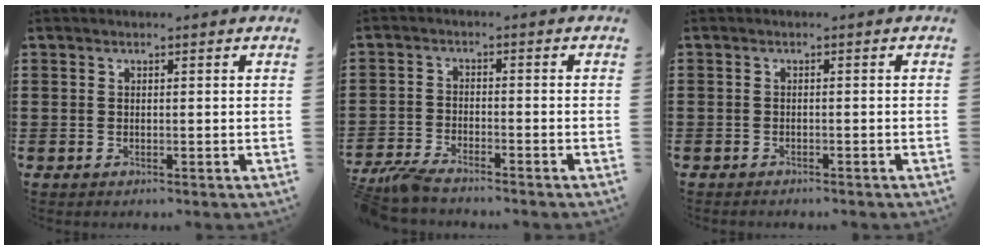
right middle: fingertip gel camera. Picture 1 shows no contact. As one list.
[{"total": 3.8, "force": [-3.6, 0.4, 1.2], "torque": [-0.043, -0.005, -0.078]}, {"total": 0.8, "force": [-0.8, 0.0, 0.0], "torque": [-0.003, 0.000, -0.017]}]